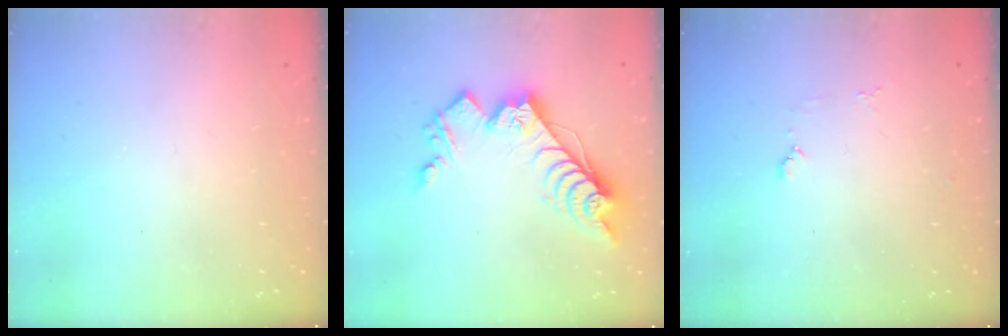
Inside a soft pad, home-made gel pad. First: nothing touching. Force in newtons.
{"total": 16.7, "press": 16.7, "slide": 0.3}
{"total": 4.2, "press": 4.2, "slide": 0.5}